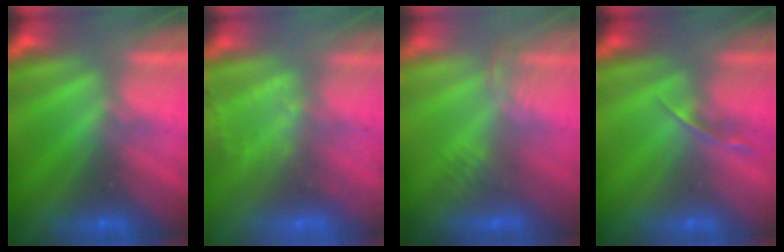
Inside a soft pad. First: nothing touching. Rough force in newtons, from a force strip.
{"total": 2.8}
{"total": 2.9}
{"total": 1.4}